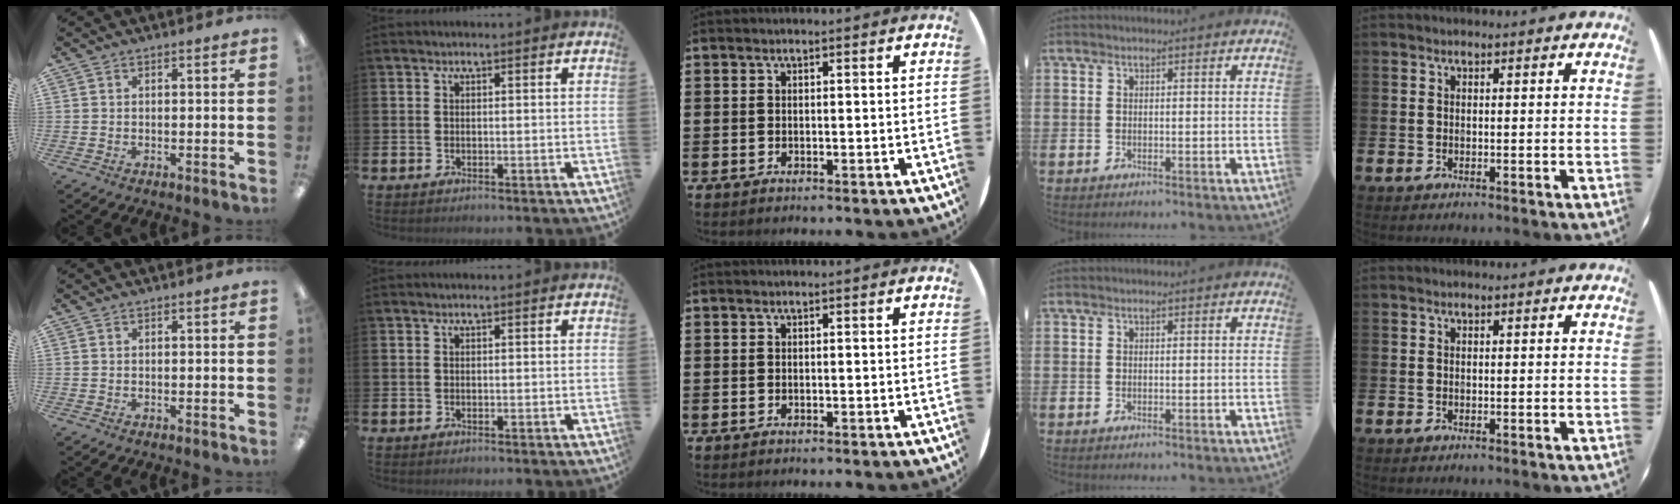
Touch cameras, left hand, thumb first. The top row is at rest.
{}